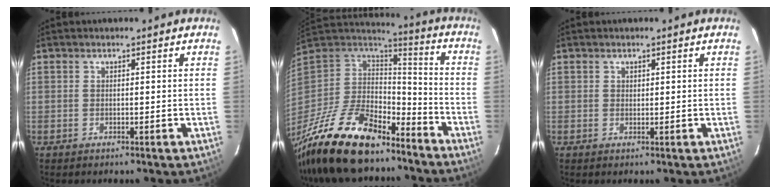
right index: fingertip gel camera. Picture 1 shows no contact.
{"total": 25.0, "force": [-18.4, 9.9, 13.7], "torque": [-0.289, -0.024, -0.310]}
{"total": 0.6, "force": [0.3, 0.5, 0.1], "torque": [0.000, 0.003, 0.005]}